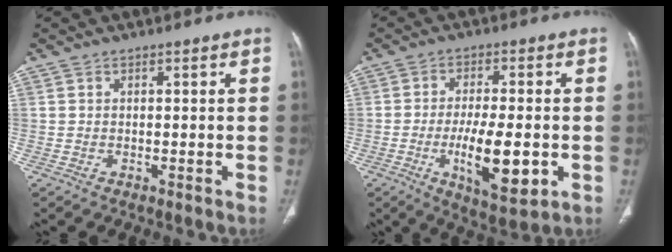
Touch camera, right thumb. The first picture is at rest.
{"total": 12.6, "force": [-3.1, 4.3, 11.4], "torque": [-0.183, -0.011, -0.045]}